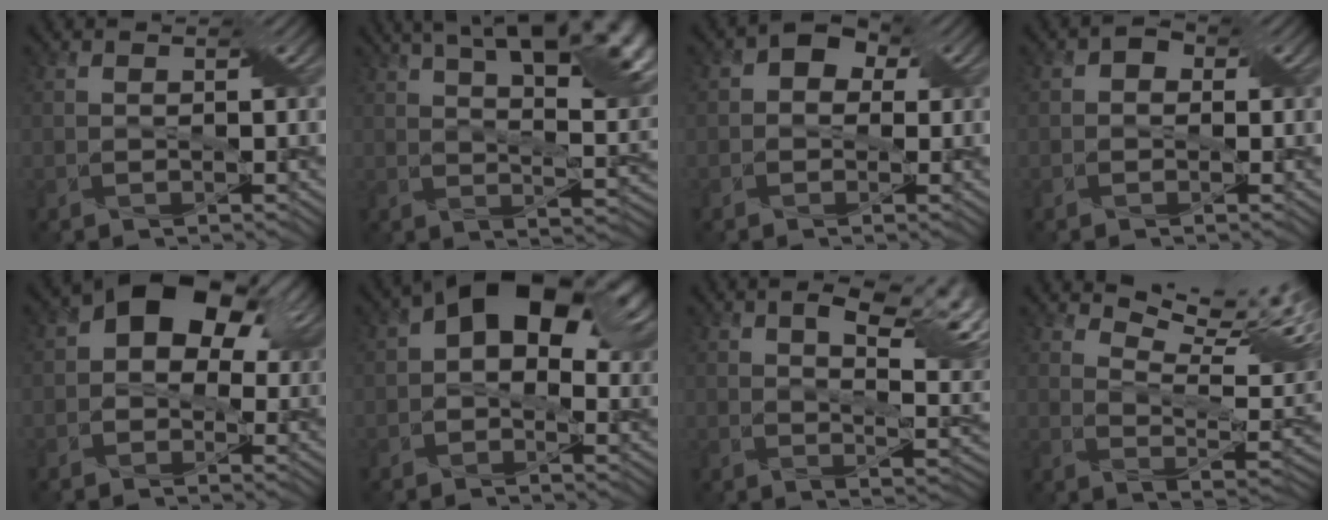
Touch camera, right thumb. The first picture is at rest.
{"total": 16.0, "force": [8.1, 6.1, 12.3], "torque": [-0.183, 0.019, 0.119]}
{"total": 4.0, "force": [0.9, 3.3, 2.0], "torque": [-0.028, 0.012, -0.006]}
{"total": 1.9, "force": [0.0, 1.8, 0.8], "torque": [-0.007, 0.002, -0.009]}
{"total": 10.4, "force": [3.1, 7.2, 6.7], "torque": [-0.104, 0.018, 0.039]}
{"total": 12.6, "force": [3.7, 7.4, 9.4], "torque": [-0.143, 0.005, 0.054]}
{"total": 11.0, "force": [4.8, 4.7, 8.7], "torque": [-0.130, 0.001, 0.070]}
{"total": 12.1, "force": [8.7, 3.4, 7.7], "torque": [-0.141, 0.001, 0.134]}